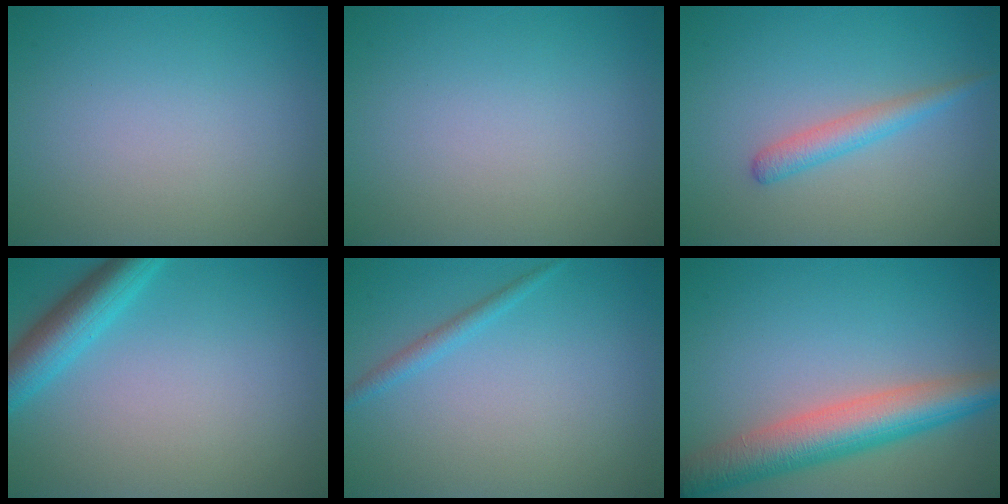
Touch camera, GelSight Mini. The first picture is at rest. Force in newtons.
{"total": 0.0}
{"total": 2.1, "press": 2.1, "slide": 0.0}
{"total": 4.2, "press": 4.2, "slide": 0.2}
{"total": 1.3, "press": 1.3, "slide": 0.1}
{"total": 6.8, "press": 6.8, "slide": 0.2}